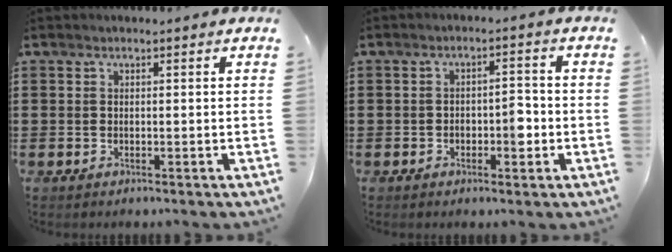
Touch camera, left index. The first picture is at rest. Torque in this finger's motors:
{"motor_torque": [0.46, 0.24, 0.15, 0.04]}